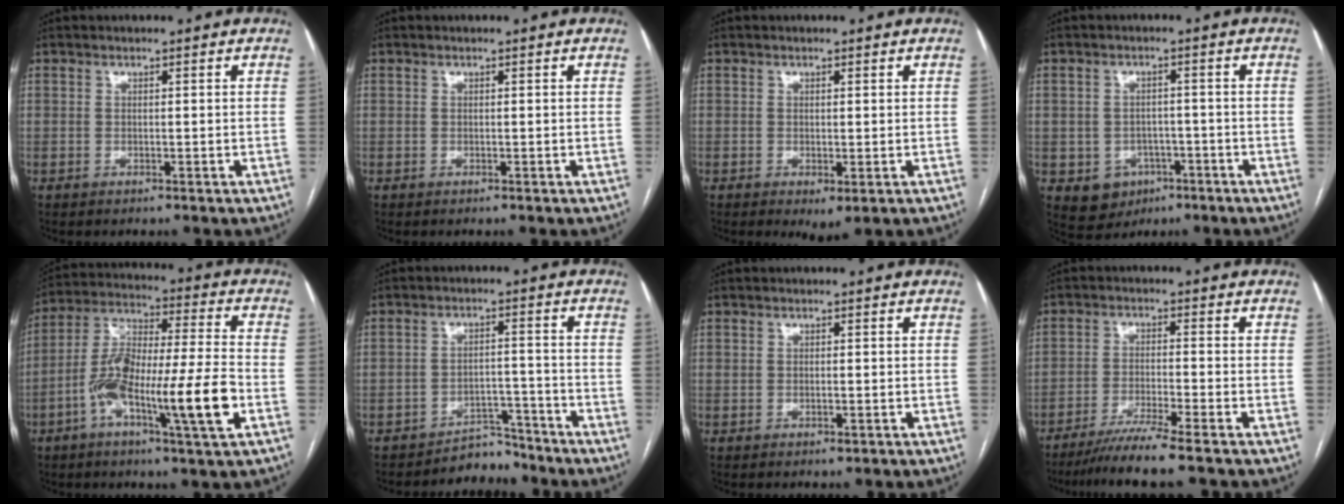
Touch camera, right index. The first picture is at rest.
{"total": 0.0}
{"total": 2.2, "force": [-0.6, 0.8, 2.0], "torque": [-0.028, -0.006, -0.002]}
{"total": 6.1, "force": [-2.5, 5.3, 1.7], "torque": [-0.026, 0.005, -0.026]}
{"total": 16.7, "force": [-5.5, 1.4, 15.7], "torque": [-0.295, 0.002, -0.099]}
{"total": 4.5, "force": [-4.2, 1.5, -0.7], "torque": [0.017, 0.021, -0.063]}
{"total": 1.0, "force": [-0.2, 0.5, 0.9], "torque": [-0.020, -0.002, 0.001]}
{"total": 6.9, "force": [-5.6, -1.5, 3.7], "torque": [-0.061, -0.025, -0.101]}